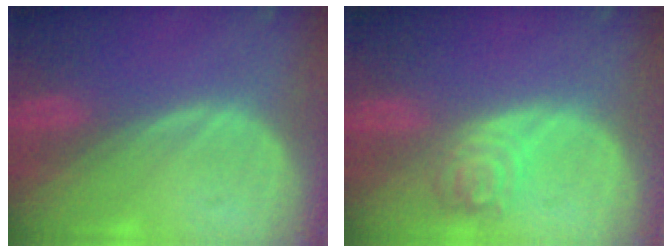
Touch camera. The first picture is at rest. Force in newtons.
{"total": 4.7, "press": 4.2, "slide": 2.1}